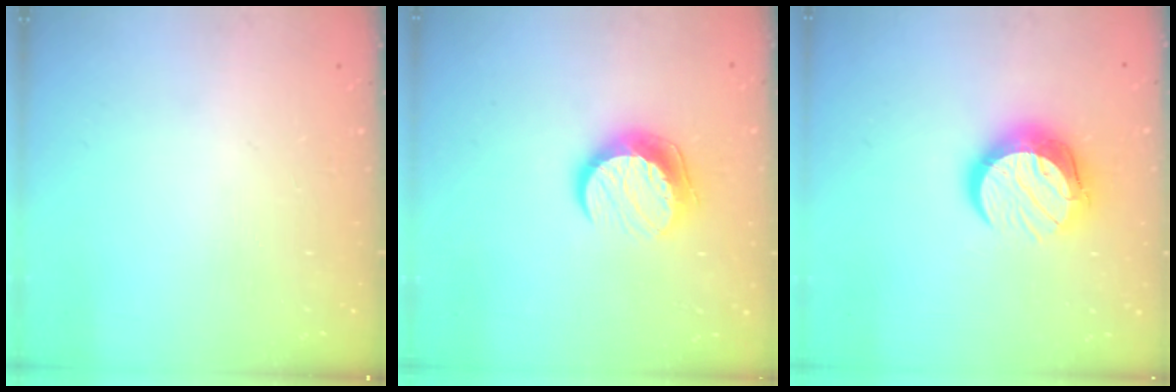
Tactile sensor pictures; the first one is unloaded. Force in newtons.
{"total": 10.2, "press": 10.2, "slide": 0.7}
{"total": 12.5, "press": 12.5, "slide": 1.2}